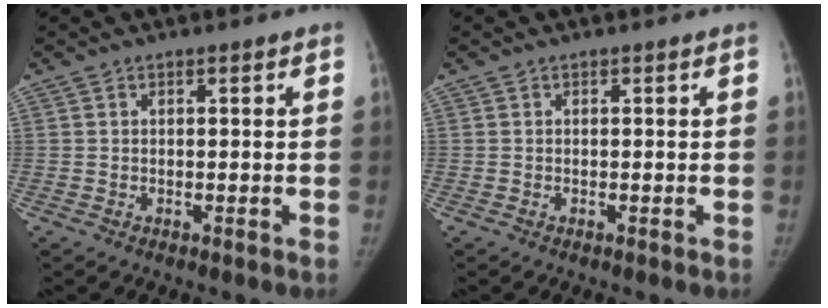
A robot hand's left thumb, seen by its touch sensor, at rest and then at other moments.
{"total": 0.0}